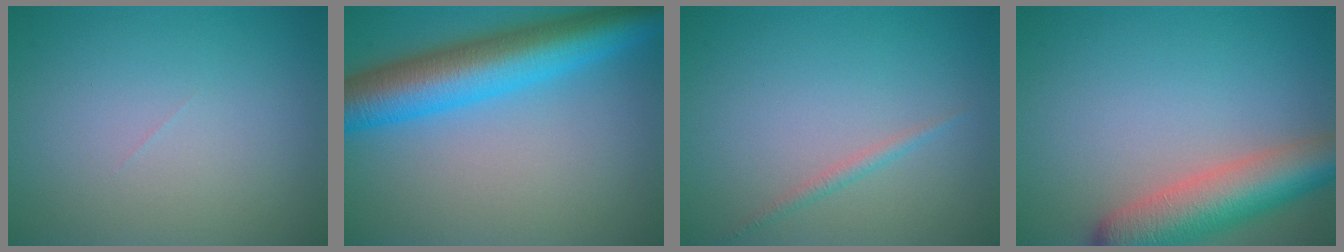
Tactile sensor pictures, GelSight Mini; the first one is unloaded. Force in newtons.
{"total": 9.2, "press": 9.2, "slide": 0.3}
{"total": 1.0, "press": 1.0, "slide": 0.1}
{"total": 7.2, "press": 7.2, "slide": 0.4}